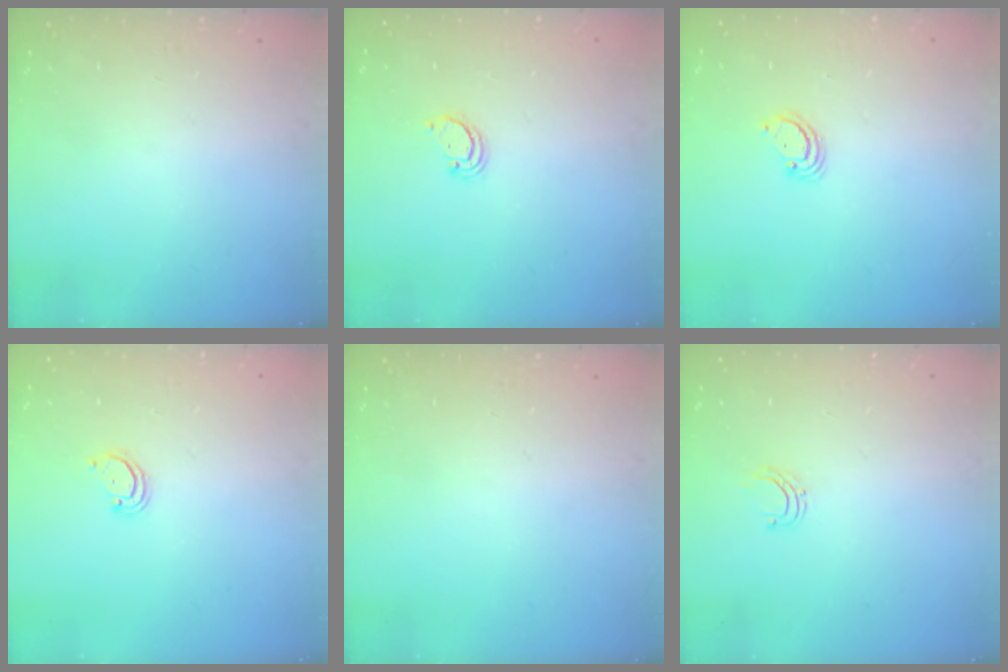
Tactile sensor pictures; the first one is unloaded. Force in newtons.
{"total": 2.2, "press": 2.2, "slide": 0.2}
{"total": 2.4, "press": 2.4, "slide": 0.2}
{"total": 2.2, "press": 2.2, "slide": 0.2}
{"total": 0.0}
{"total": 4.3, "press": 4.3, "slide": 0.3}